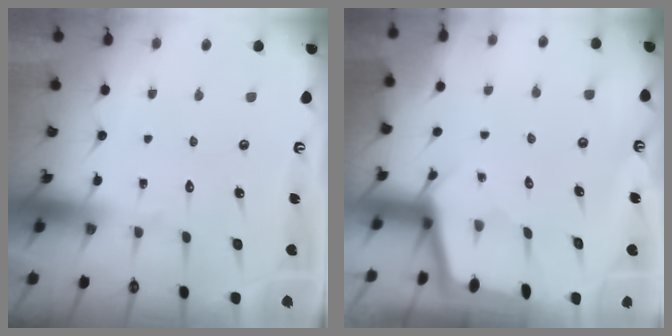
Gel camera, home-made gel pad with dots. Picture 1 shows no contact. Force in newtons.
{"total": 2.2, "press": 2.2, "slide": 0.3}